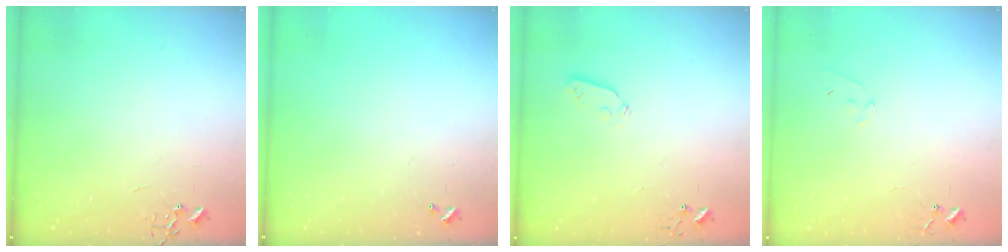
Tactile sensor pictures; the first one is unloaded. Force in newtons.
{"total": 0.0}
{"total": 3.6, "press": 3.6, "slide": 0.6}
{"total": 6.8, "press": 6.7, "slide": 0.5}